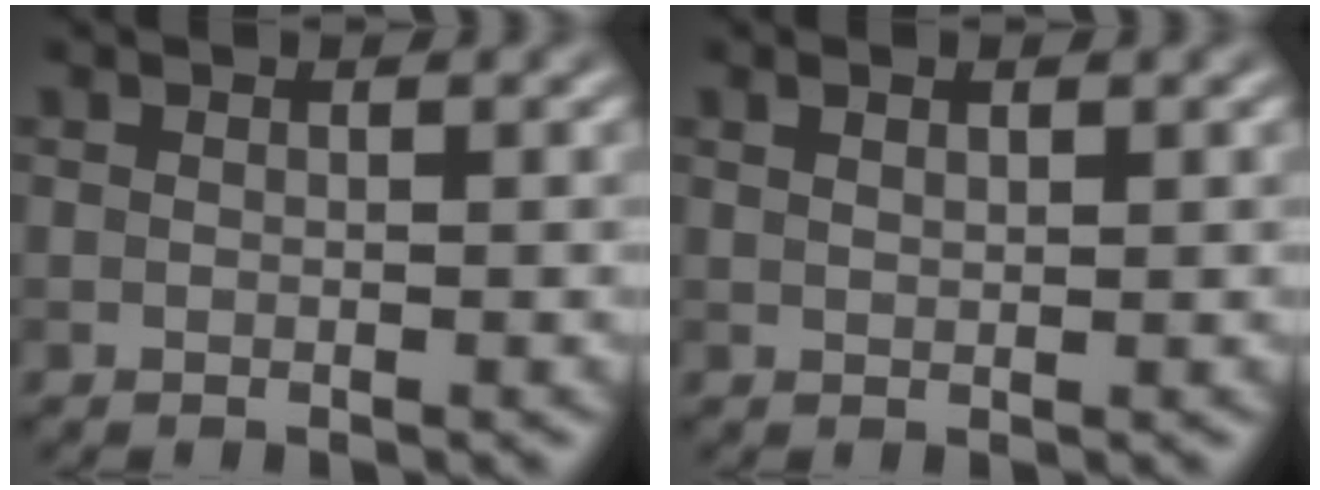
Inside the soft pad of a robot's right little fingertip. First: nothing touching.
{"total": 0.9, "force": [0.7, 0.2, 0.6], "torque": [-0.013, 0.001, 0.013]}